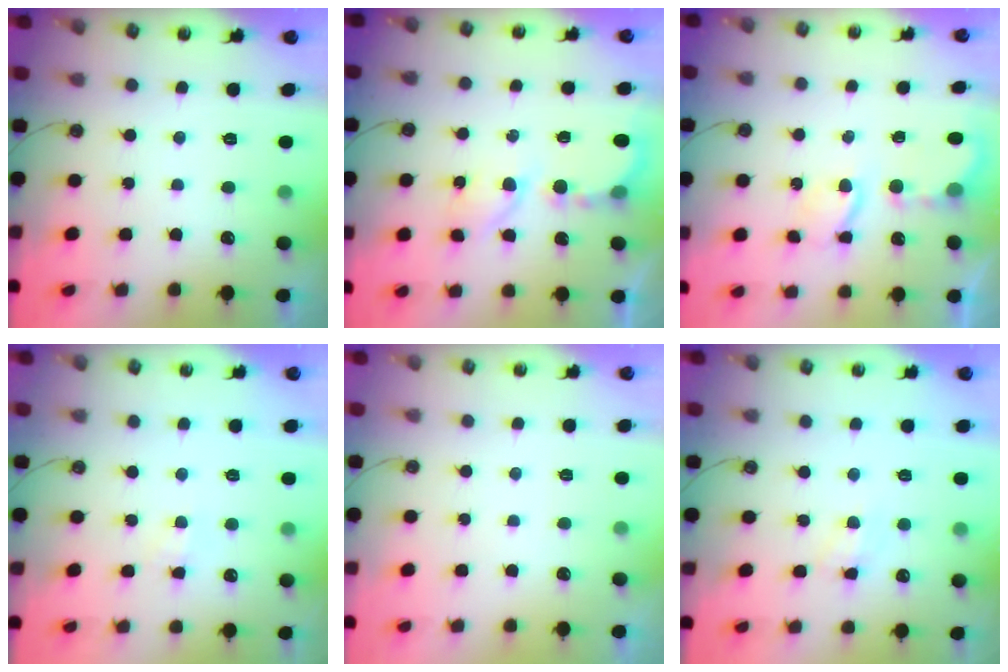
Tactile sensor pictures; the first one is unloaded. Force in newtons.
{"total": 6.3, "press": 6.2, "slide": 0.7}
{"total": 5.0, "press": 5.0, "slide": 0.1}
{"total": 2.5, "press": 2.4, "slide": 0.4}
{"total": 0.0}
{"total": 6.0, "press": 5.9, "slide": 0.7}